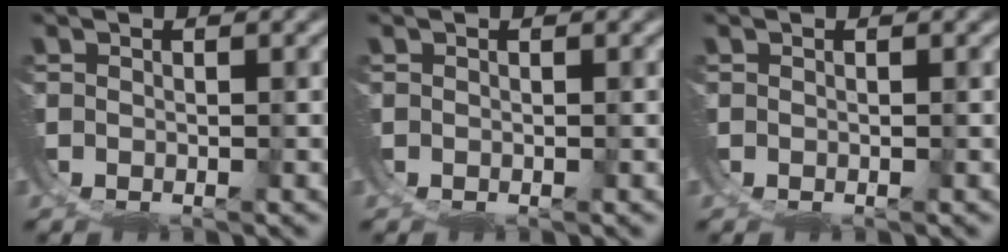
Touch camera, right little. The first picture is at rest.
{"total": 0.0}
{"total": 0.0}